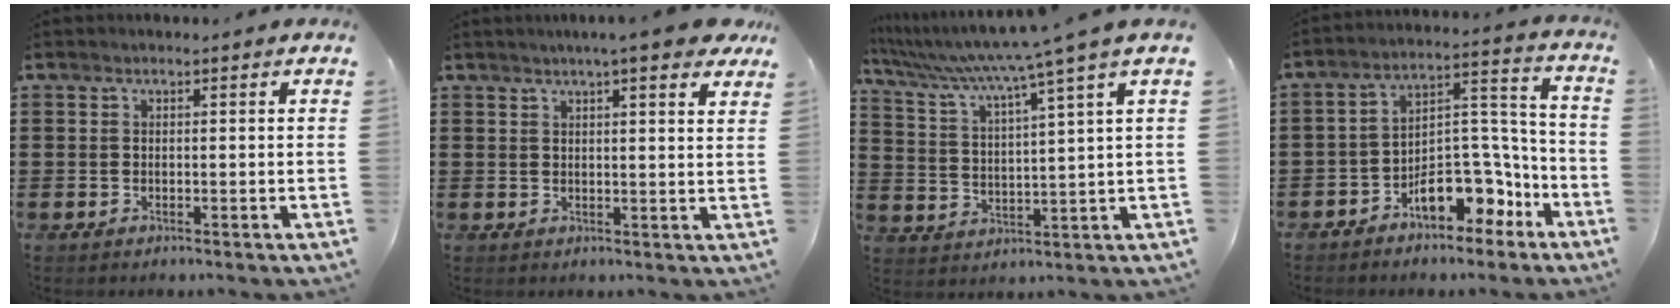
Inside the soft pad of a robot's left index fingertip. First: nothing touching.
{"total": 4.6, "force": [3.7, -0.1, 2.7], "torque": [-0.054, -0.005, 0.064]}
{"total": 6.3, "force": [4.9, -1.6, 3.6], "torque": [-0.093, -0.045, 0.074]}
{"total": 9.6, "force": [-6.4, 5.1, 5.1], "torque": [-0.074, 0.022, -0.118]}